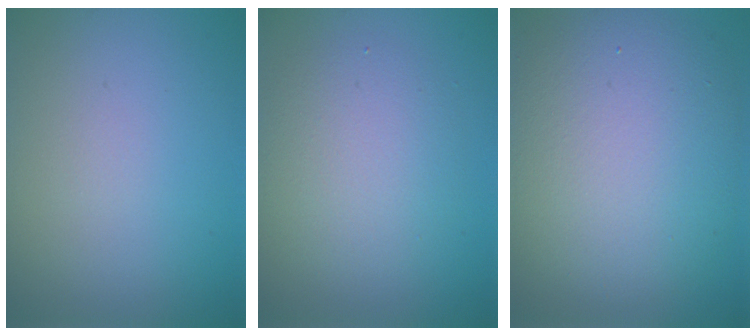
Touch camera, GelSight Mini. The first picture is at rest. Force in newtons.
{"total": 3.8, "press": 3.8, "slide": 0.5}
{"total": 11.2, "press": 11.2, "slide": 0.7}